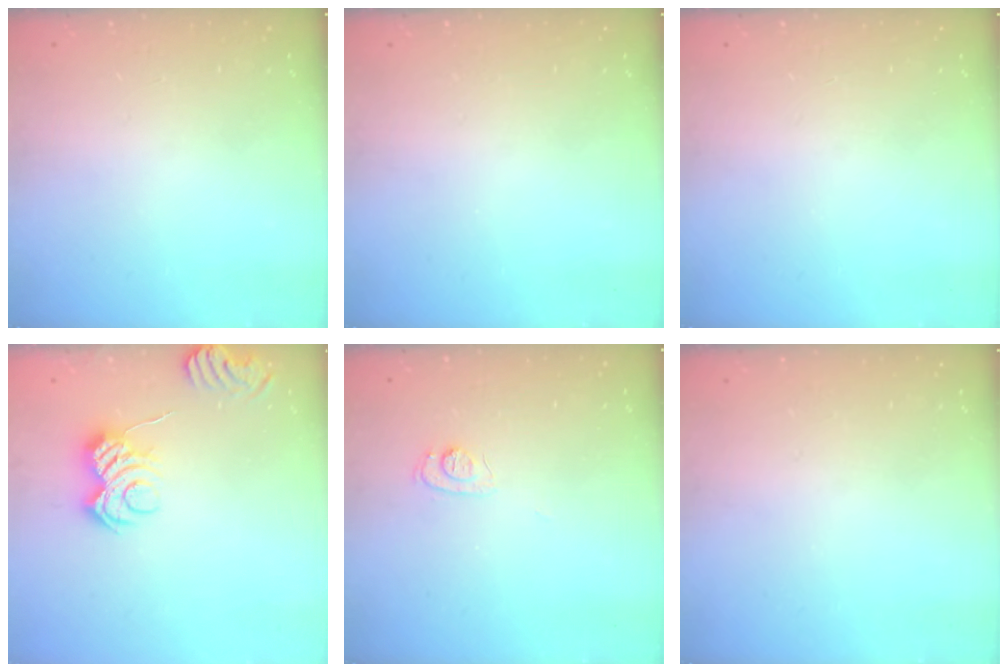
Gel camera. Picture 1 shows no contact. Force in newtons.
{"total": 0.0}
{"total": 0.0}
{"total": 6.3, "press": 6.2, "slide": 0.9}
{"total": 7.3, "press": 7.2, "slide": 0.8}
{"total": 0.0}